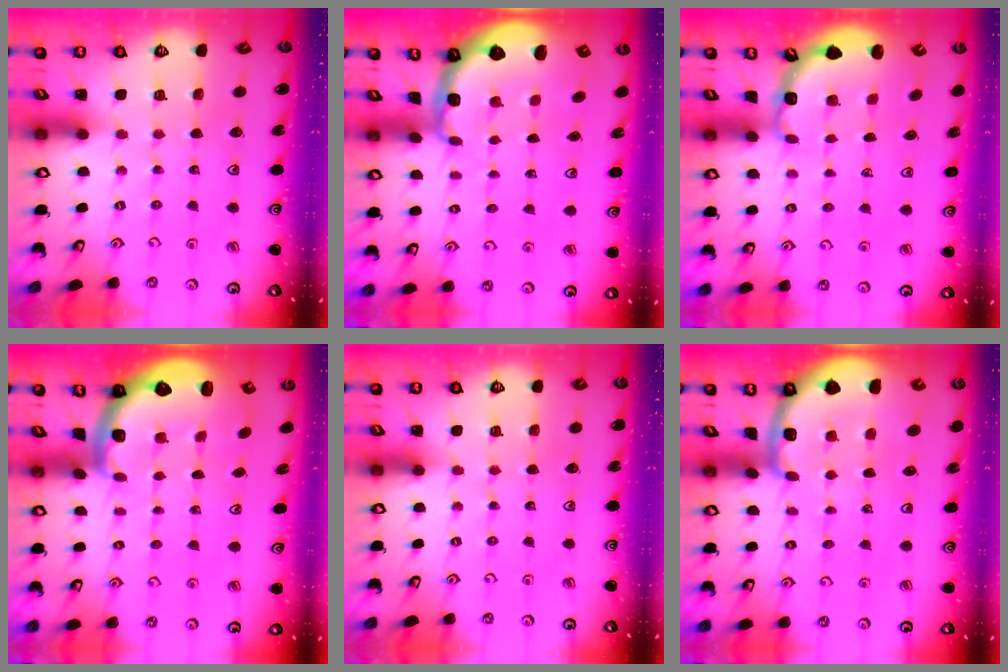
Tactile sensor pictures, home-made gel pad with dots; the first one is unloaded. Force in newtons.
{"total": 3.7, "press": 3.3, "slide": 1.7}
{"total": 2.0, "press": 1.8, "slide": 0.8}
{"total": 2.8, "press": 2.4, "slide": 1.4}
{"total": 0.0}
{"total": 4.5, "press": 4.4, "slide": 0.8}